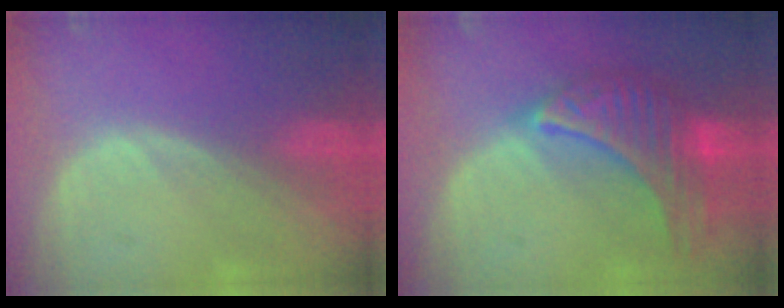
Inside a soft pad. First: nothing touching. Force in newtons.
{"total": 10.0, "press": 9.9, "slide": 0.6}